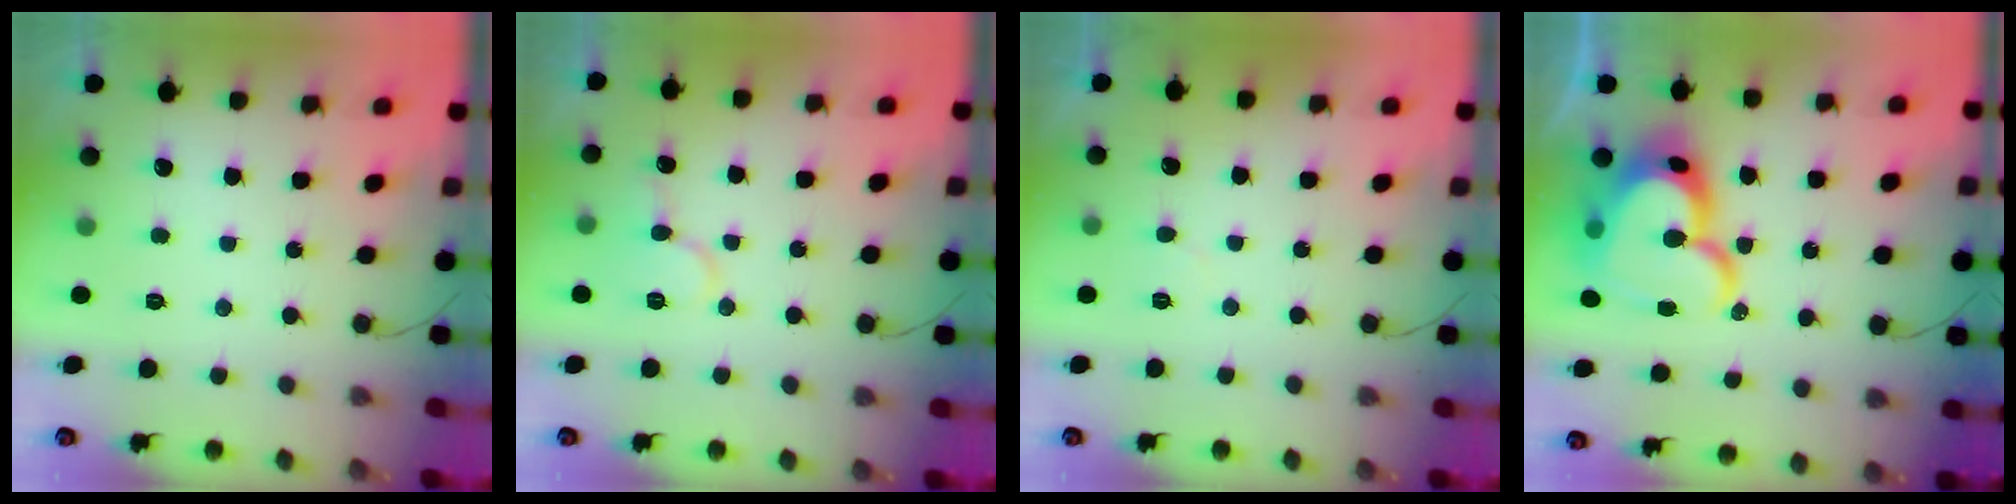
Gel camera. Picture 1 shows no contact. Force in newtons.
{"total": 9.2, "press": 9.1, "slide": 1.1}
{"total": 3.5, "press": 3.5, "slide": 0.4}
{"total": 24.2, "press": 24.2, "slide": 1.6}